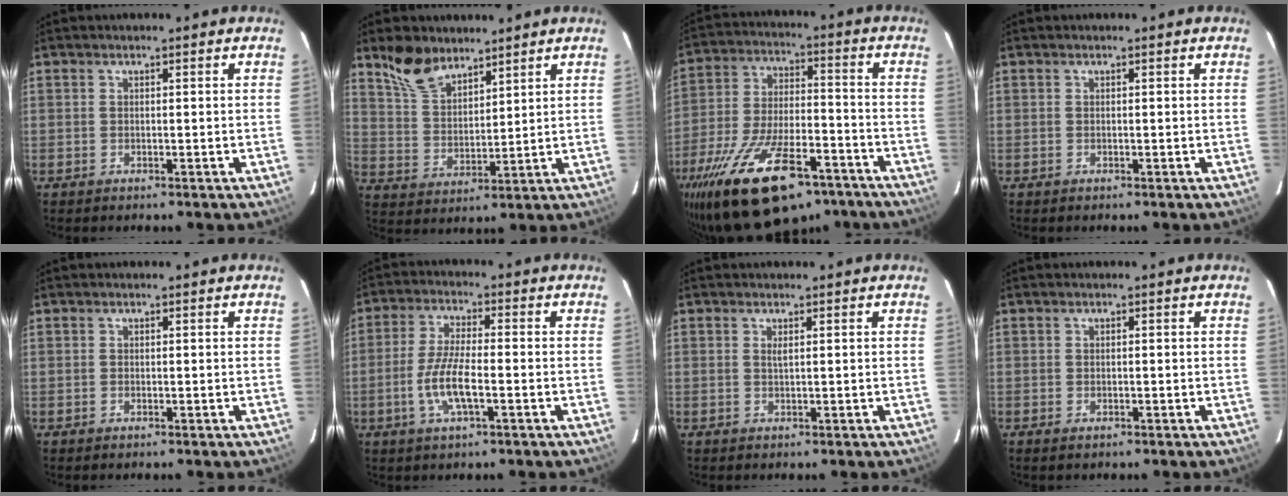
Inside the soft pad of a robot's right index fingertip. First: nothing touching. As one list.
[{"total": 9.2, "force": [7.1, 4.3, 3.9], "torque": [-0.079, 0.016, 0.143]}, {"total": 24.7, "force": [-16.5, 9.8, 15.5], "torque": [-0.300, -0.033, -0.258]}, {"total": 0.0}, {"total": 0.0}, {"total": 7.7, "force": [-2.5, 1.8, 7.1], "torque": [-0.148, -0.002, -0.051]}, {"total": 0.7, "force": [0.4, -0.1, 0.6], "torque": [-0.011, 0.000, 0.007]}, {"total": 0.9, "force": [-0.5, 0.5, 0.4], "torque": [-0.008, -0.003, -0.010]}]